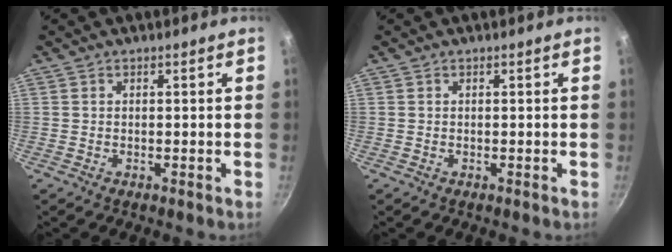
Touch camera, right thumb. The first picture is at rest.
{"total": 0.0}